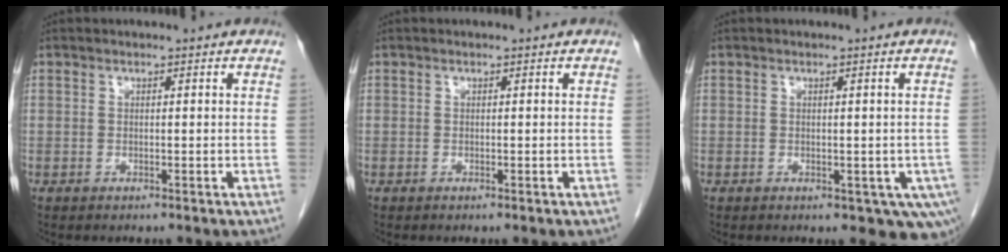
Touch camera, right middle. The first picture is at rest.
{"total": 0.0}
{"total": 6.4, "force": [-2.6, 3.8, 4.4], "torque": [-0.031, -0.009, -0.032]}